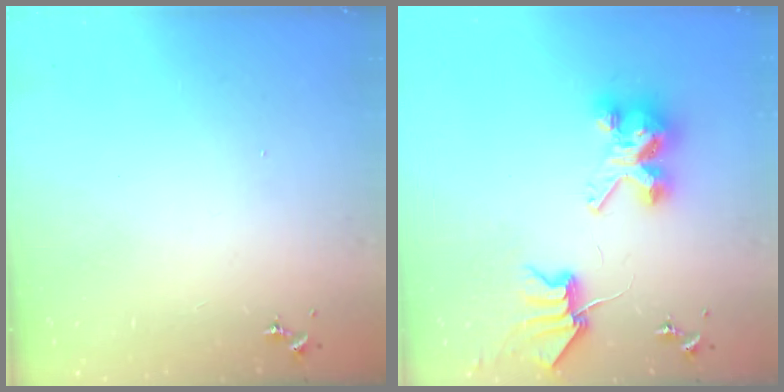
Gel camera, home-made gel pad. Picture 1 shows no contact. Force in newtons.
{"total": 8.5, "press": 8.4, "slide": 1.1}